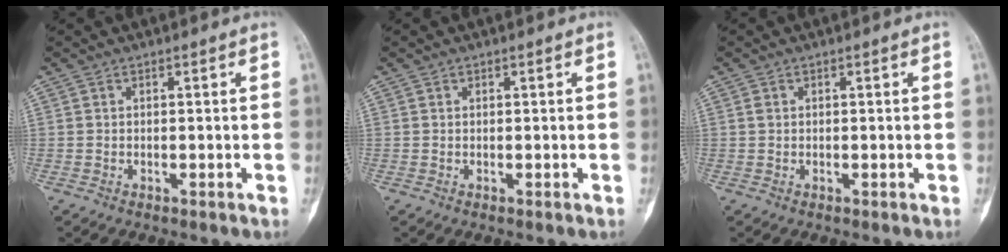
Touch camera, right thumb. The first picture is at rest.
{"total": 0.0}
{"total": 0.7, "force": [0.2, 0.6, 0.4], "torque": [-0.005, 0.003, 0.006]}